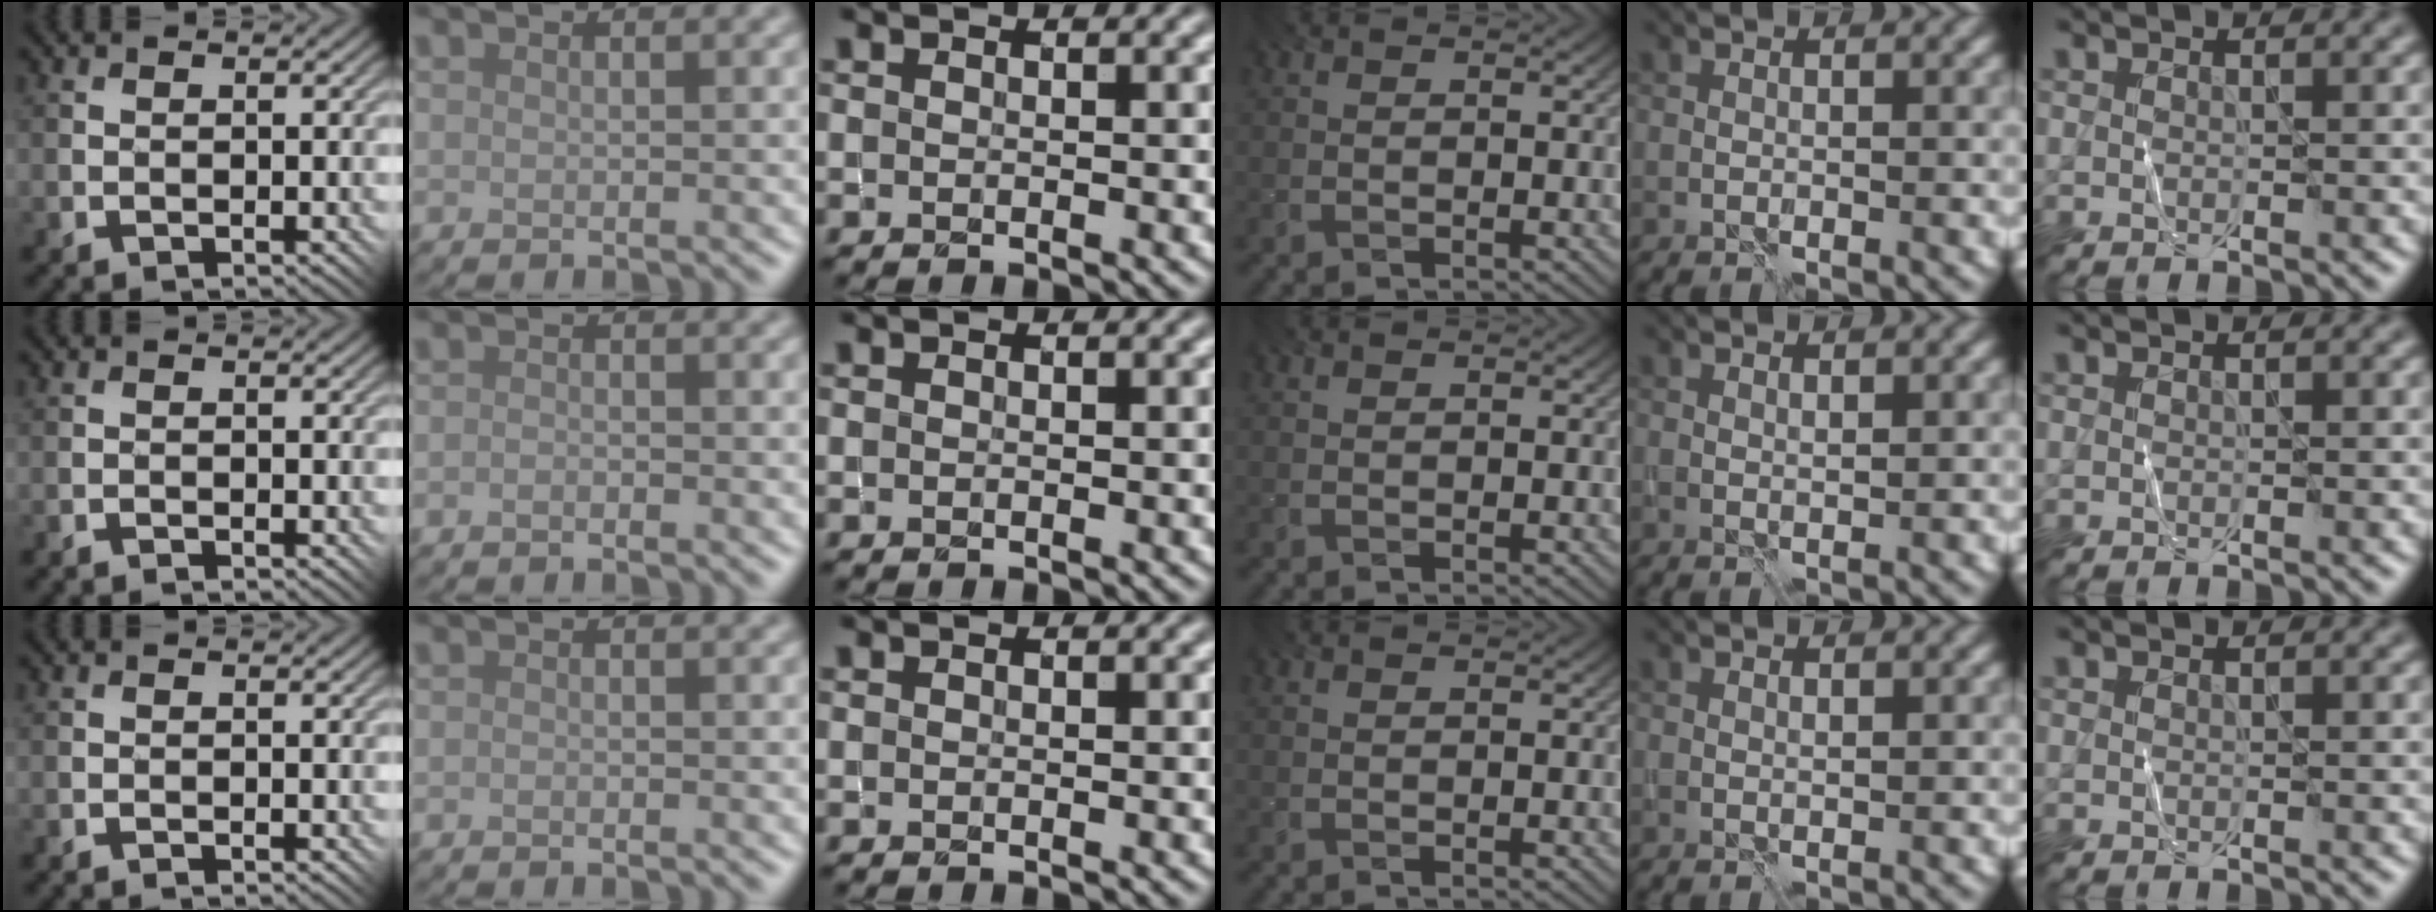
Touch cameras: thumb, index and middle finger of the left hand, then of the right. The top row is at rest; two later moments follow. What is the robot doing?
{"motion": "fold", "object": "shorts"}